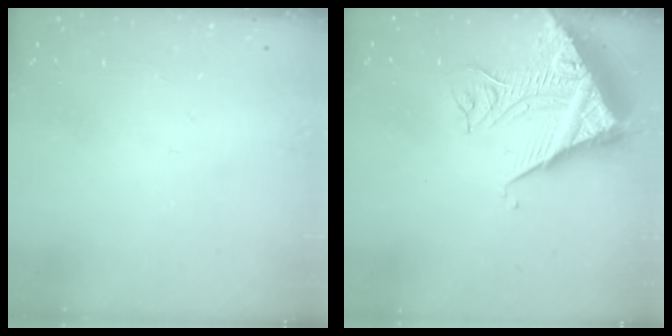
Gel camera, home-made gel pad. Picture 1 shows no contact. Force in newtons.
{"total": 12.0, "press": 11.9, "slide": 0.7}